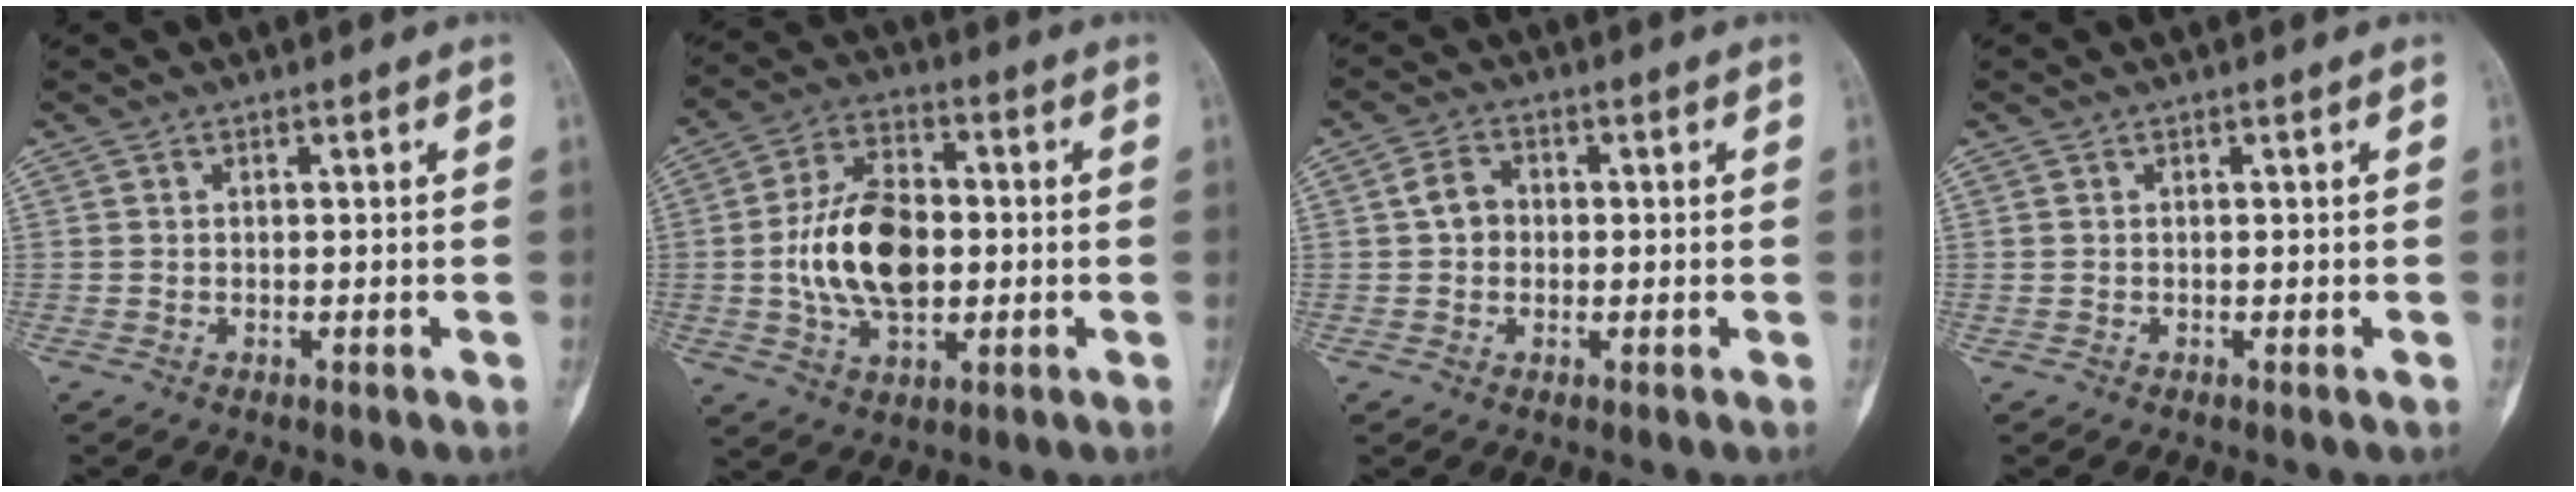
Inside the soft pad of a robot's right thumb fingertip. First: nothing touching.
{"total": 15.0, "force": [-0.6, 9.0, 12.1], "torque": [-0.206, 0.014, -0.010]}
{"total": 4.0, "force": [0.2, 3.2, 2.3], "torque": [-0.031, 0.013, -0.005]}
{"total": 0.0}